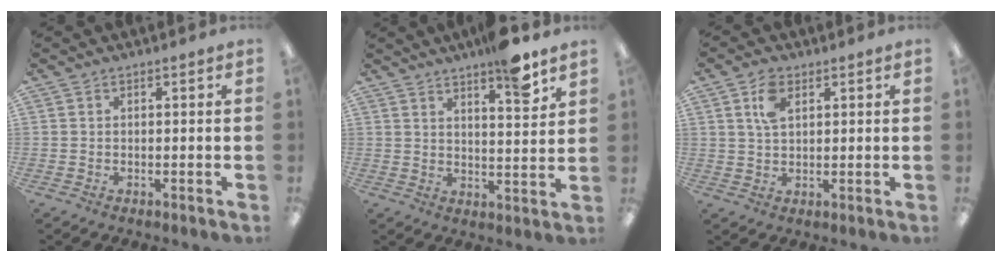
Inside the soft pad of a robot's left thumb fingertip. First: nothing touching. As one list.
[{"total": 8.4, "force": [6.6, 1.6, 5.1], "torque": [-0.060, -0.043, 0.105]}, {"total": 5.8, "force": [2.8, 3.4, 3.8], "torque": [-0.076, 0.004, 0.050]}]